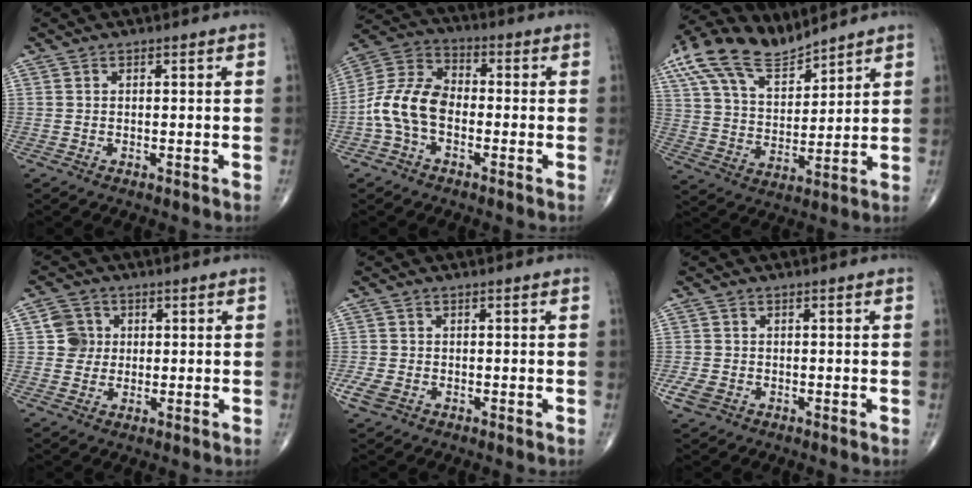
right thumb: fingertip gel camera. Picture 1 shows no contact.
{"total": 12.1, "force": [-2.6, 7.6, 9.0], "torque": [-0.176, 0.037, -0.061]}
{"total": 14.5, "force": [10.6, 6.1, 7.7], "torque": [-0.131, -0.027, 0.210]}
{"total": 4.5, "force": [0.6, 4.4, 0.9], "torque": [0.011, 0.005, 0.006]}
{"total": 3.2, "force": [-1.3, 2.2, 1.9], "torque": [-0.049, -0.005, -0.025]}
{"total": 3.3, "force": [-1.3, 2.5, 1.8], "torque": [-0.040, -0.002, -0.022]}